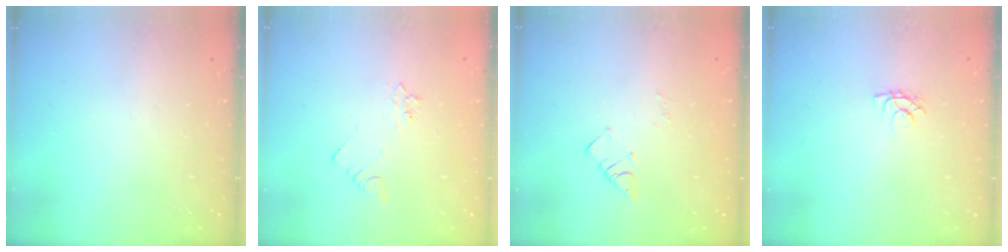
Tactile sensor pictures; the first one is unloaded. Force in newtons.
{"total": 3.3, "press": 3.2, "slide": 0.5}
{"total": 4.1, "press": 4.0, "slide": 0.7}
{"total": 3.6, "press": 3.6, "slide": 0.4}